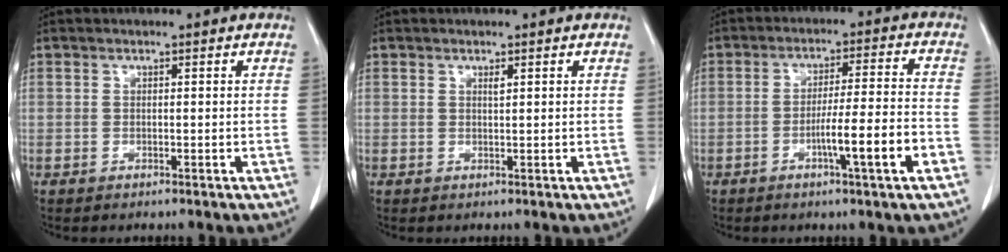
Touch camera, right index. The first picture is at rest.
{"total": 0.6, "force": [0.4, 0.0, 0.5], "torque": [-0.011, -0.002, 0.007]}
{"total": 9.1, "force": [-3.7, -0.5, 8.3], "torque": [-0.135, 0.000, -0.057]}